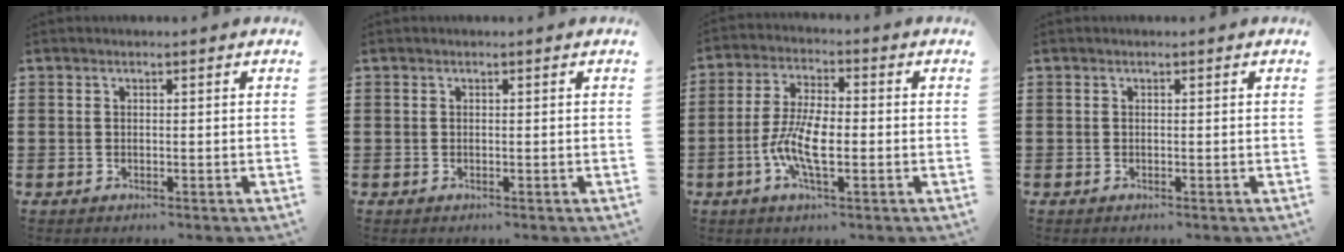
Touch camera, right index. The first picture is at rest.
{"total": 0.0}
{"total": 7.8, "force": [-2.1, 2.5, 7.1], "torque": [-0.160, -0.012, -0.045]}
{"total": 0.0}